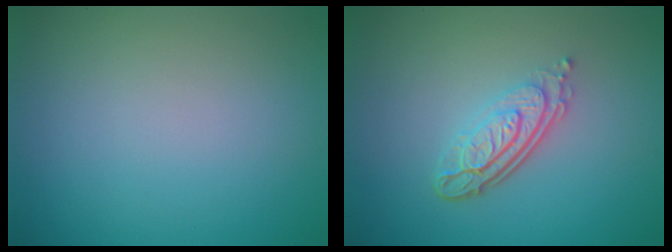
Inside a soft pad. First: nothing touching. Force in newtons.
{"total": 4.3, "press": 3.0, "slide": 3.1}